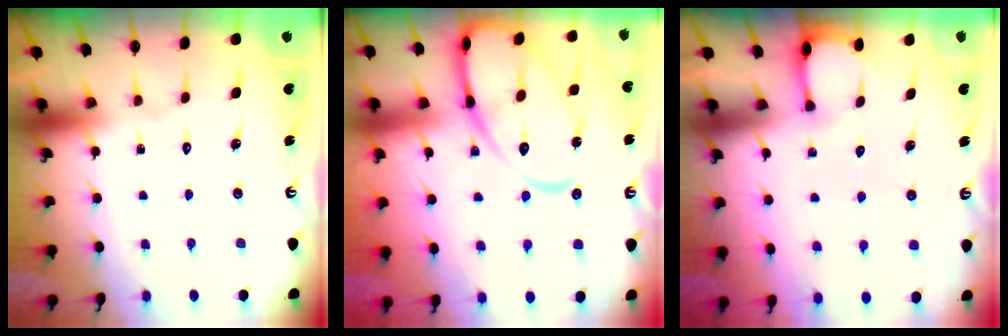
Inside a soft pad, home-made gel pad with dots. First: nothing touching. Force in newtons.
{"total": 16.0, "press": 16.0, "slide": 1.7}
{"total": 2.0, "press": 2.0, "slide": 0.3}